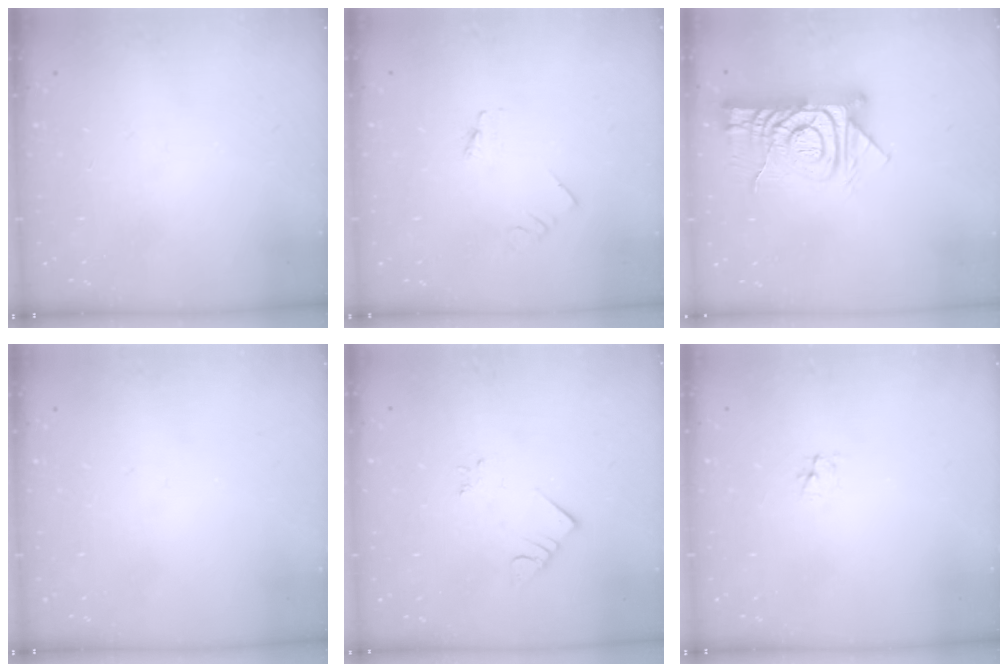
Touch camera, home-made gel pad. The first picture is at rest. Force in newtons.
{"total": 0.0}
{"total": 15.9, "press": 15.9, "slide": 0.8}
{"total": 0.0}
{"total": 2.5, "press": 2.5, "slide": 0.3}
{"total": 2.3, "press": 2.3, "slide": 0.3}